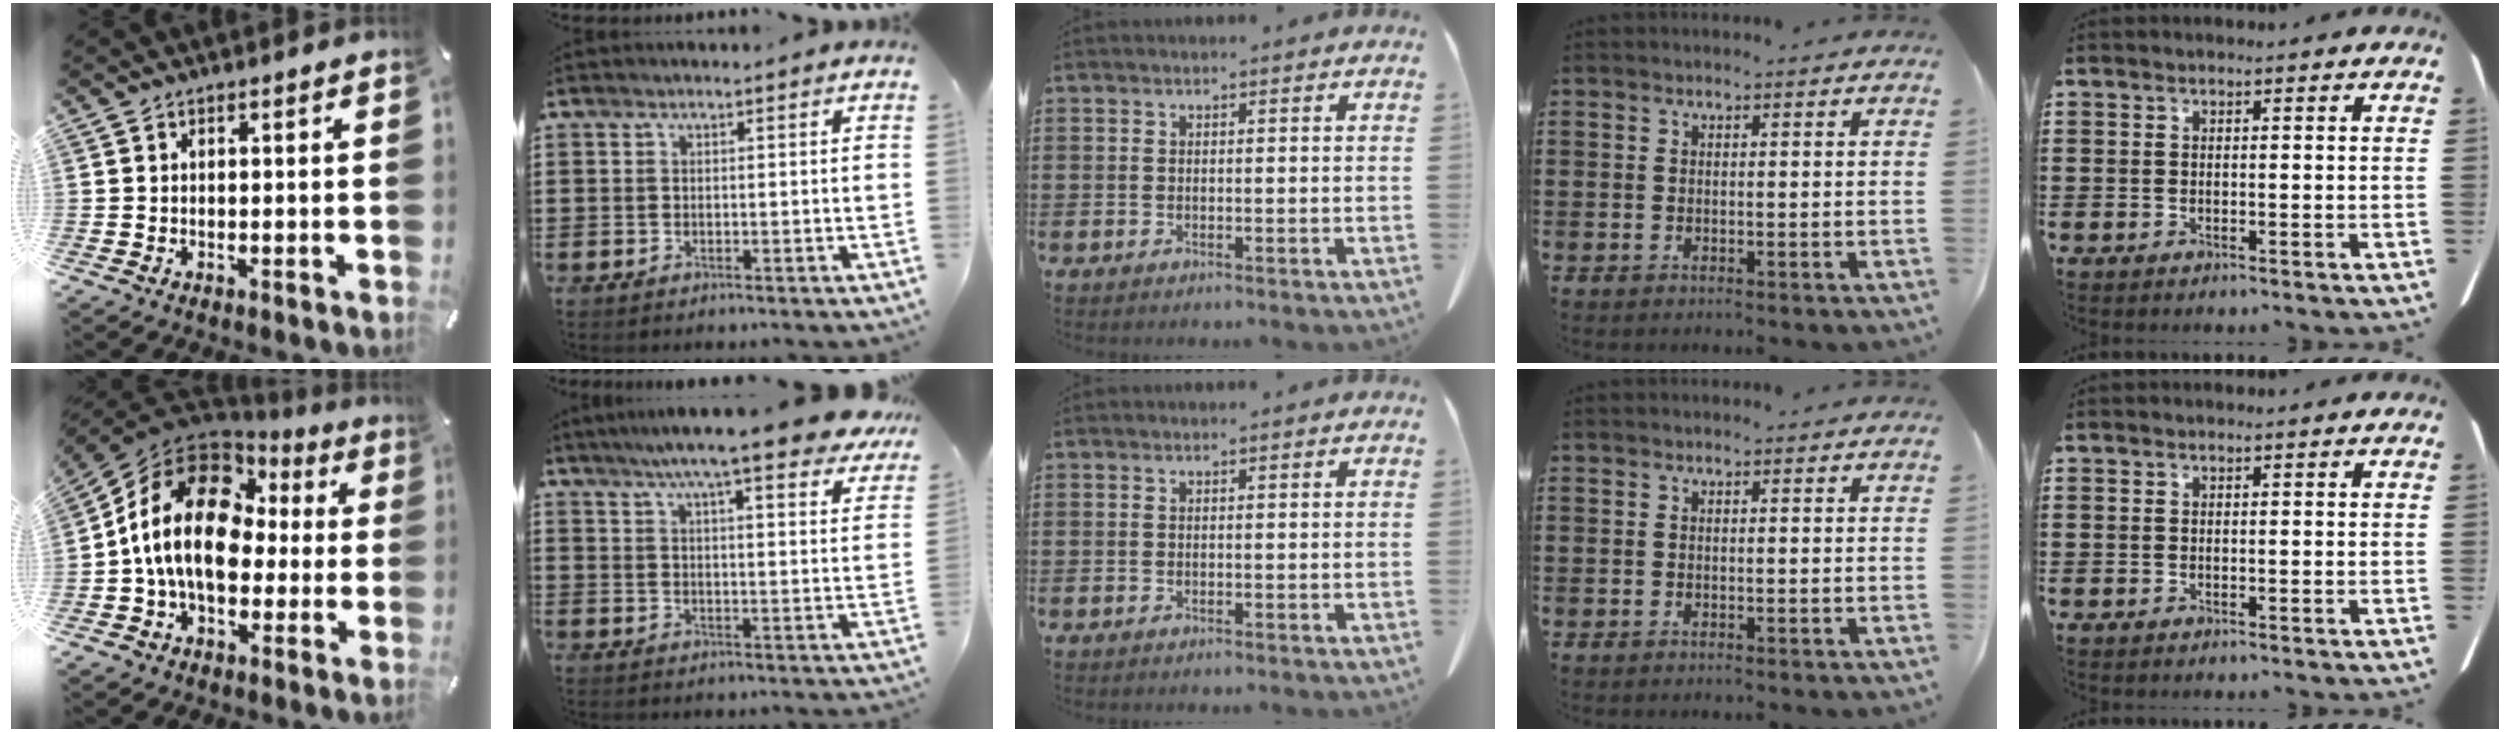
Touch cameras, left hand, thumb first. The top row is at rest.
{"thumb": {"total": 18.4, "force": [0.5, 13.9, 12.1], "torque": [-0.257, 0.012, 0.003]}, "index": {"total": 9.8, "force": [8.2, 0.1, 5.4], "torque": [-0.115, -0.032, 0.138]}}